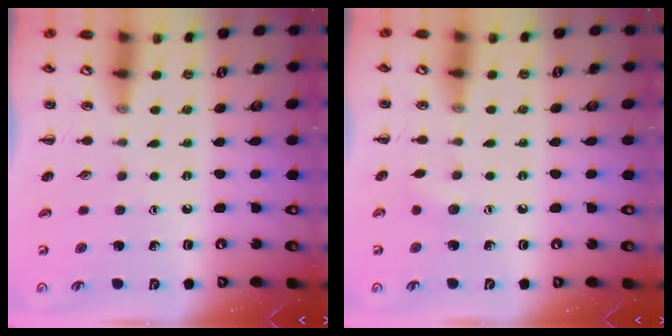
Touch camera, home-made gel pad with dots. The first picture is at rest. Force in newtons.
{"total": 4.3, "press": 4.2, "slide": 1.2}